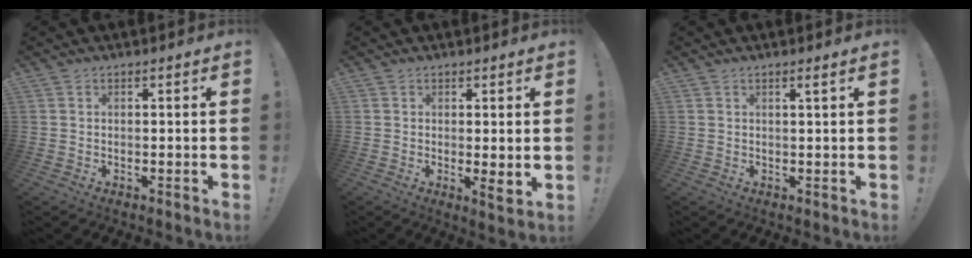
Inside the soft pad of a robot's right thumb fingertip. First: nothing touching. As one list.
[{"total": 3.8, "force": [0.4, 0.2, 3.8], "torque": [-0.048, -0.018, 0.007]}, {"total": 1.7, "force": [0.7, -0.4, 1.5], "torque": [-0.028, 0.000, 0.010]}]